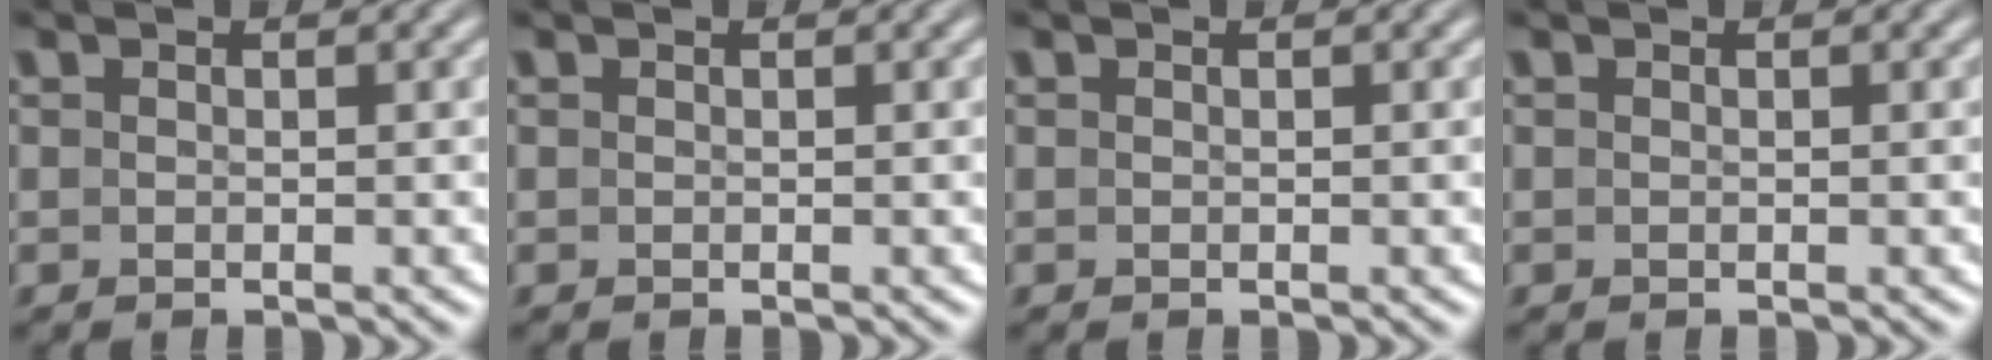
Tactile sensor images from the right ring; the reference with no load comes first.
{"total": 0.0}
{"total": 0.0}
{"total": 0.0}